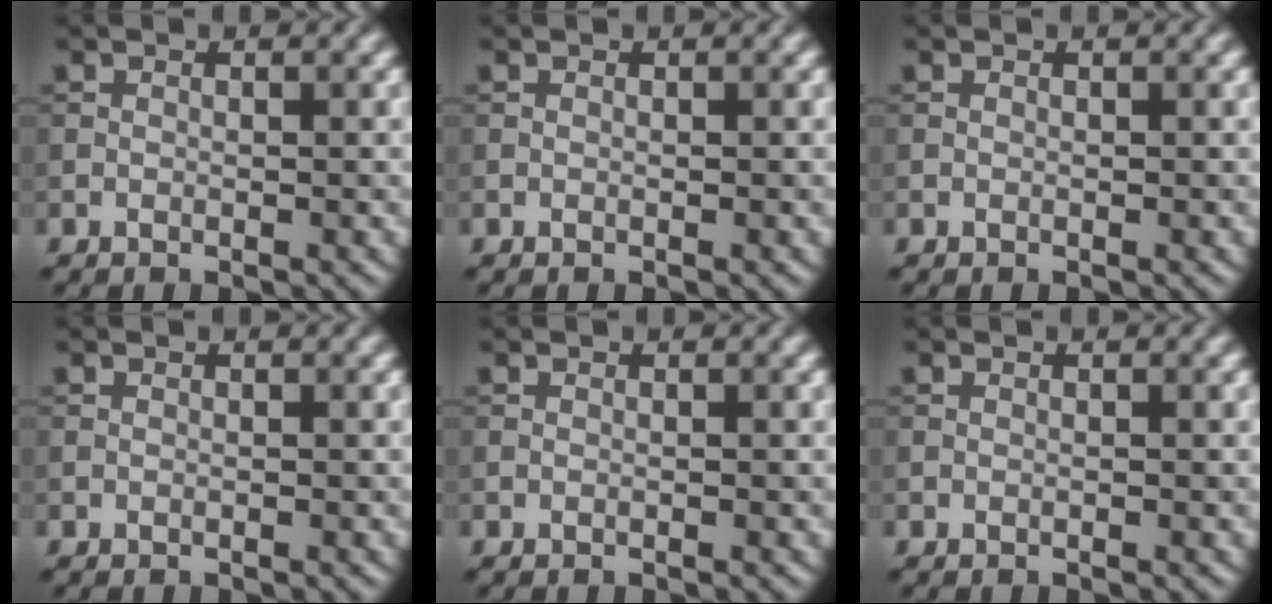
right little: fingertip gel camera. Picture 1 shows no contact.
{"total": 0.0}
{"total": 0.0}
{"total": 0.0}
{"total": 0.0}
{"total": 0.0}